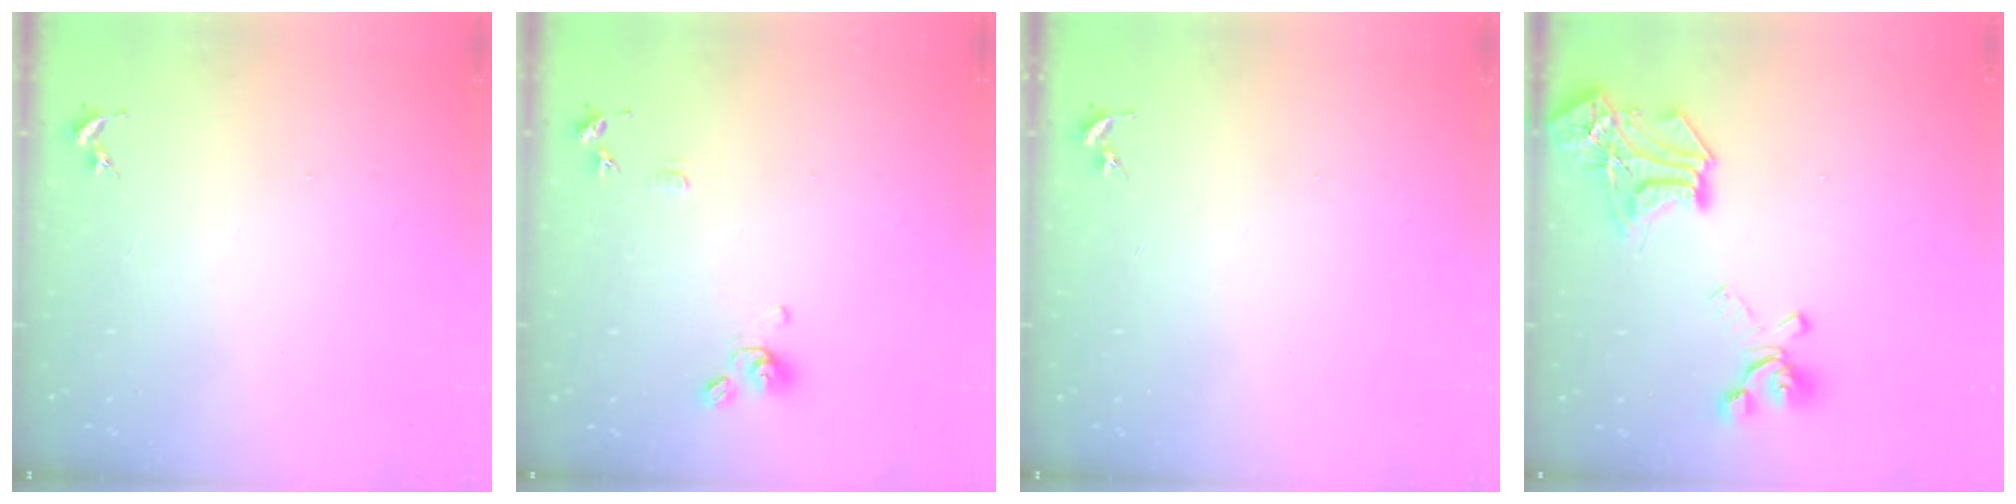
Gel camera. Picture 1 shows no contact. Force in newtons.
{"total": 9.4, "press": 9.4, "slide": 0.9}
{"total": 0.0}
{"total": 19.7, "press": 19.7, "slide": 1.4}